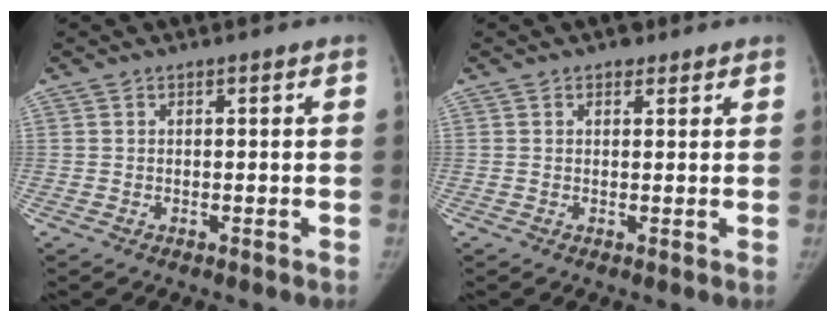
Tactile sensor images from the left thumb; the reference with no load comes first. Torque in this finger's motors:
{"motor_torque": [0.19, 0.02, 0.41, -0.58, 0.05]}